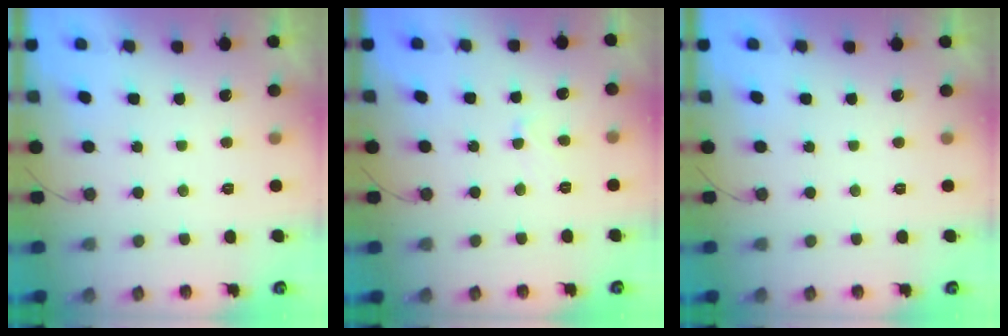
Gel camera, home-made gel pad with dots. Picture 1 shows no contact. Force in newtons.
{"total": 3.2, "press": 3.2, "slide": 0.4}
{"total": 1.9, "press": 1.9, "slide": 0.0}